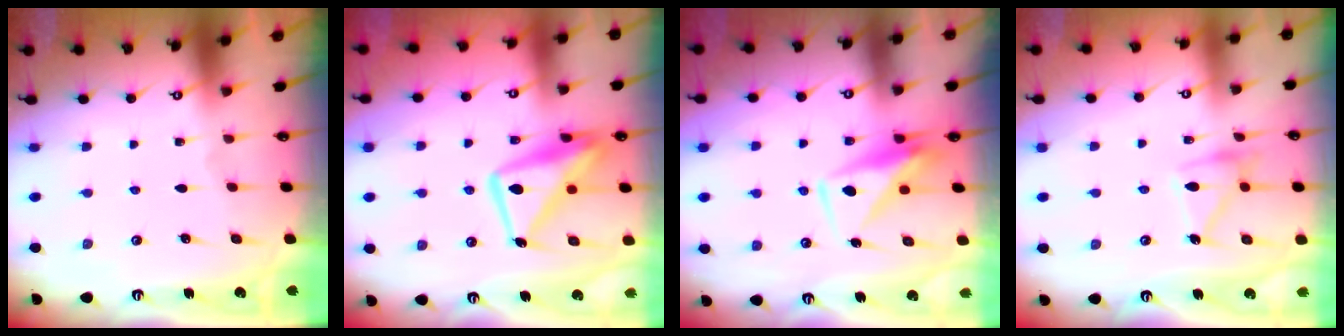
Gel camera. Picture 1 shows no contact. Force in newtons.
{"total": 15.0, "press": 14.9, "slide": 1.5}
{"total": 7.5, "press": 7.4, "slide": 0.7}
{"total": 12.8, "press": 12.8, "slide": 1.0}